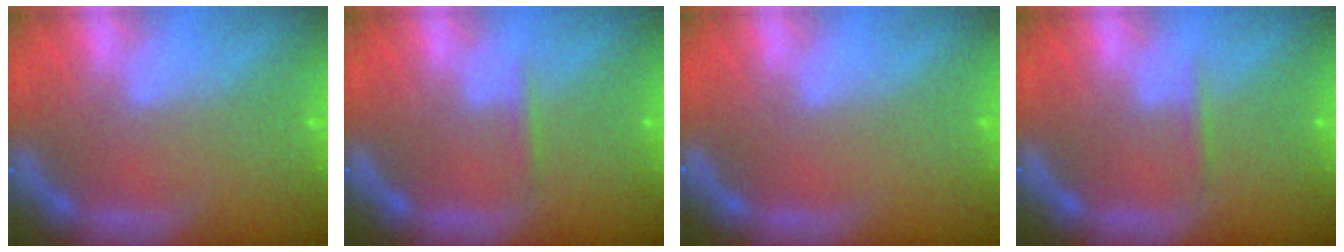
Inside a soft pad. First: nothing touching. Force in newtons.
{"total": 0.9}
{"total": 0.0}
{"total": 0.9}